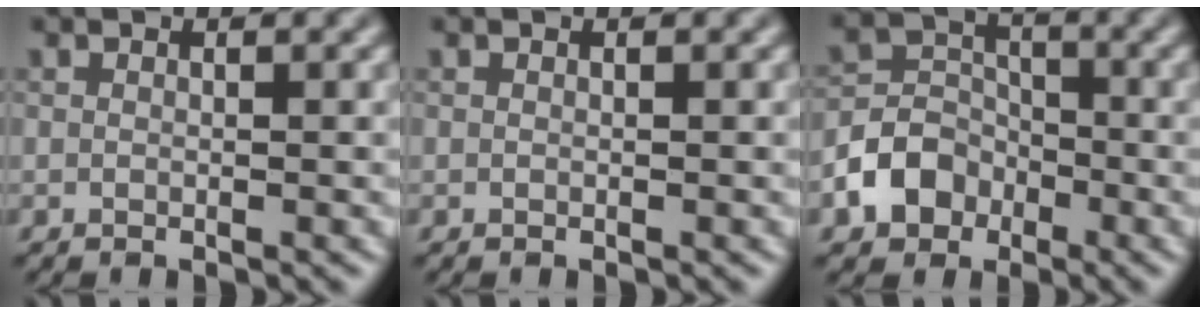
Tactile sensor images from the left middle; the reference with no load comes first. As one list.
[{"total": 0.0}, {"total": 4.6, "force": [-2.2, 3.6, 1.8], "torque": [-0.020, 0.003, -0.052]}]